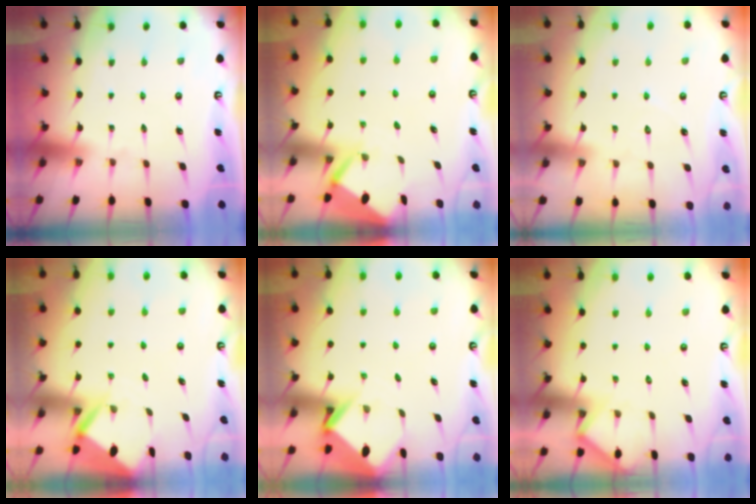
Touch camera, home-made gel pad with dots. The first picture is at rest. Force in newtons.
{"total": 2.6, "press": 2.6, "slide": 0.3}
{"total": 4.2, "press": 4.2, "slide": 0.4}
{"total": 3.6, "press": 3.6, "slide": 0.4}
{"total": 3.6, "press": 3.6, "slide": 0.2}
{"total": 7.1, "press": 7.0, "slide": 0.3}